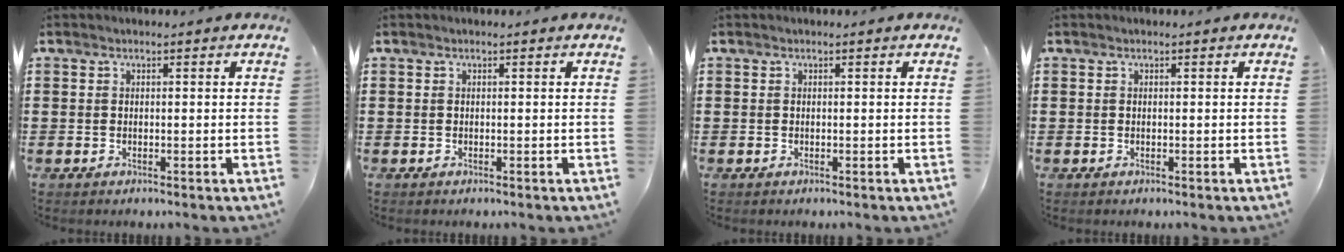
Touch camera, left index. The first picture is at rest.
{"total": 0.0}
{"total": 0.0}
{"total": 0.0}